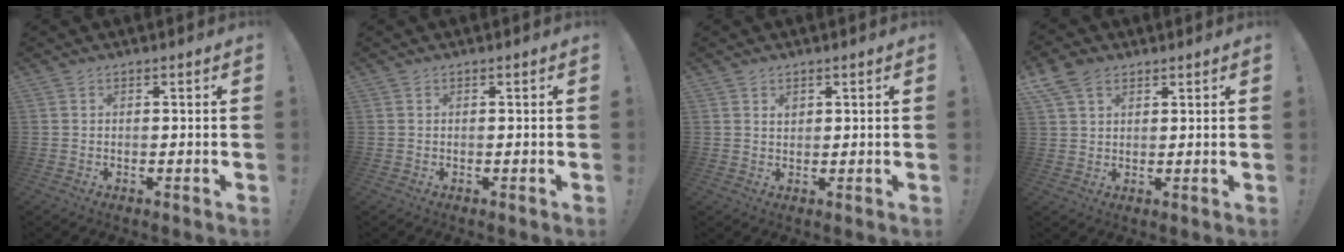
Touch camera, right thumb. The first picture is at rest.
{"total": 0.0}
{"total": 1.5, "force": [1.0, 1.0, 0.6], "torque": [-0.003, -0.003, 0.017]}
{"total": 7.1, "force": [3.9, 4.7, 3.7], "torque": [-0.068, -0.004, 0.079]}